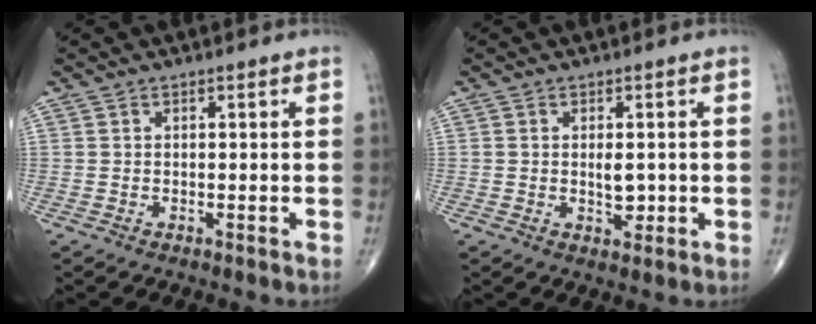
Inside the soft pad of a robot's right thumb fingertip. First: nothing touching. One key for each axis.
{"total": 3.3, "fx": -0.1, "fy": 1.7, "fz": 2.8, "tx": -0.039, "ty": -0.004, "tz": 0.001}